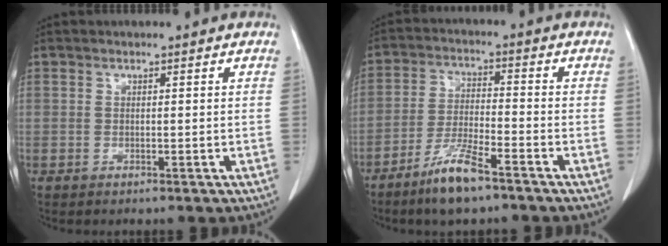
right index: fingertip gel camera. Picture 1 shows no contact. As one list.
[{"total": 8.0, "force": [-5.6, 1.0, 5.5], "torque": [-0.117, -0.015, -0.106]}]